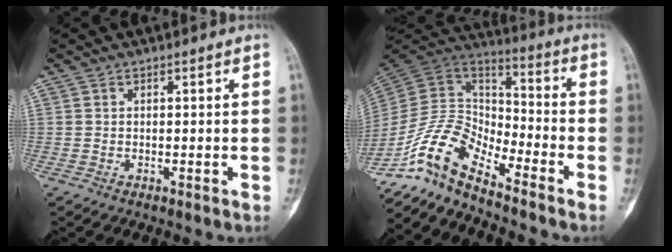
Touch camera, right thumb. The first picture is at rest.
{"total": 12.5, "force": [-10.2, 3.9, 6.1], "torque": [-0.121, 0.089, -0.203]}